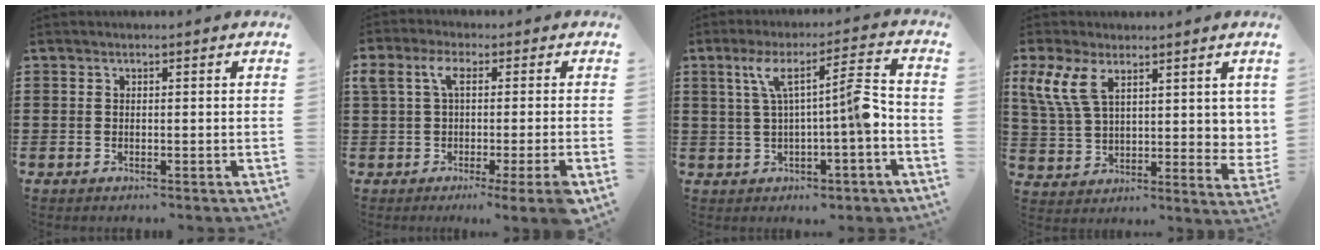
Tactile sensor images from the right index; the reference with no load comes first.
{"total": 6.3, "force": [-0.4, 0.7, 6.3], "torque": [-0.119, -0.005, -0.009]}
{"total": 10.0, "force": [0.6, 2.5, 9.7], "torque": [-0.169, 0.012, 0.002]}
{"total": 9.5, "force": [5.5, 4.9, 6.1], "torque": [-0.144, -0.004, 0.105]}